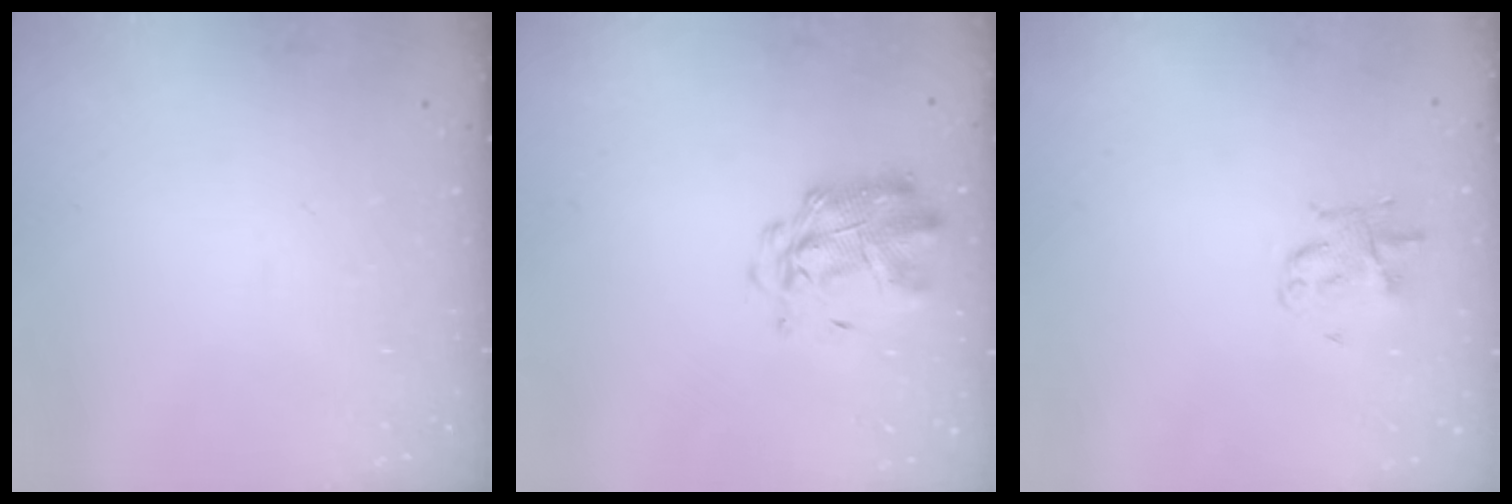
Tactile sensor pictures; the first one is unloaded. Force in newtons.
{"total": 2.9, "press": 2.8, "slide": 0.8}
{"total": 3.0, "press": 2.9, "slide": 0.4}